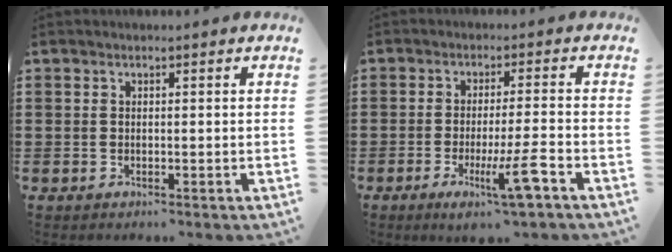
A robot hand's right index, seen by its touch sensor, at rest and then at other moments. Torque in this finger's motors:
{"motor_torque": [1.38, -0.76, 0.56, 0.16]}